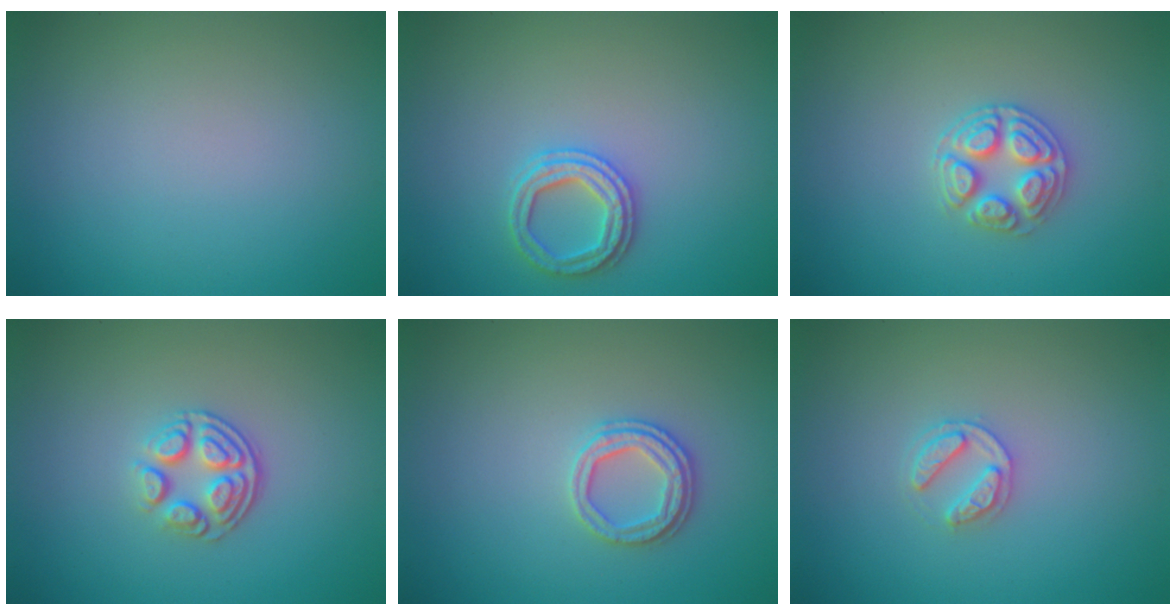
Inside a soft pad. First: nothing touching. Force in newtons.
{"total": 2.4, "press": 2.4, "slide": 0.1}
{"total": 2.8, "press": 2.7, "slide": 0.9}
{"total": 3.4, "press": 2.6, "slide": 2.3}
{"total": 2.6, "press": 2.4, "slide": 0.8}
{"total": 2.0, "press": 2.0, "slide": 0.3}